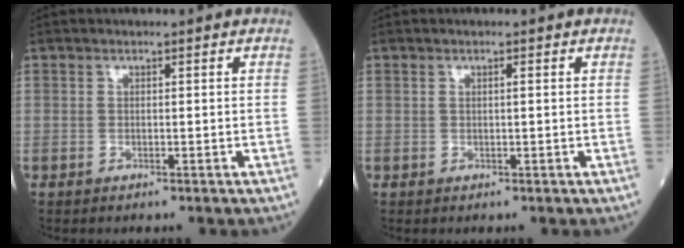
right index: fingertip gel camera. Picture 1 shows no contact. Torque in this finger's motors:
{"motor_torque": [-0.05, 0.05, -0.04, -0.01]}